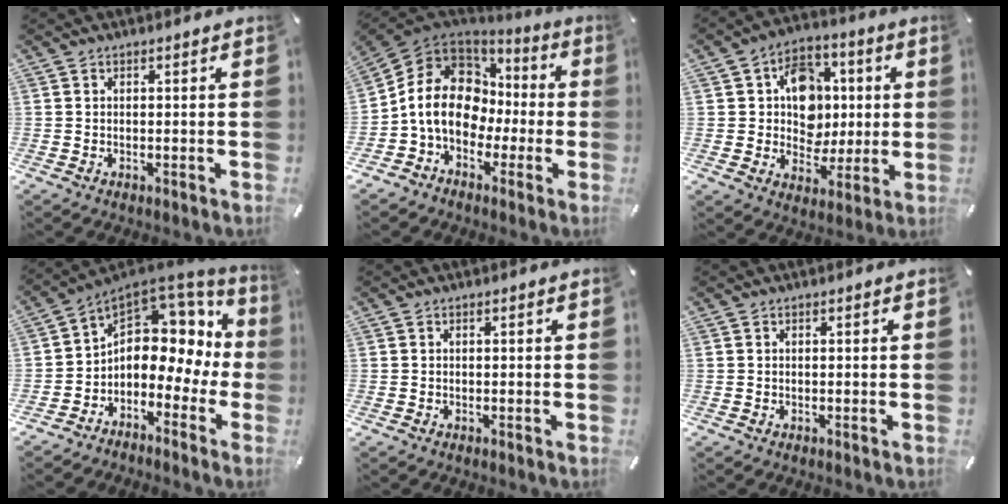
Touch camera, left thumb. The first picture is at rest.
{"total": 14.9, "force": [-1.9, 12.4, 8.0], "torque": [-0.170, 0.018, -0.032]}
{"total": 12.4, "force": [1.2, 10.8, 5.8], "torque": [-0.082, 0.005, 0.029]}
{"total": 7.9, "force": [1.3, 6.5, 4.2], "torque": [-0.068, -0.027, 0.025]}
{"total": 0.0}
{"total": 0.0}